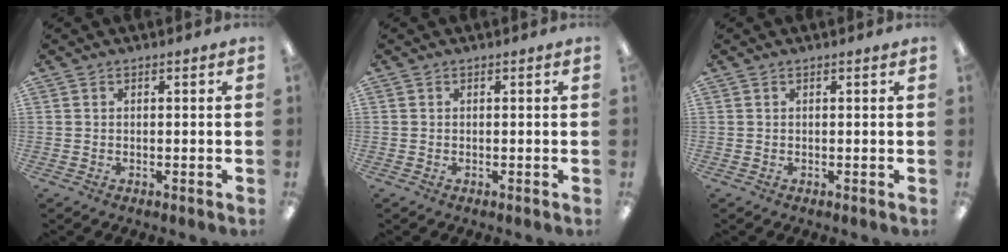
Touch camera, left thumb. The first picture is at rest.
{"total": 0.0}
{"total": 0.0}